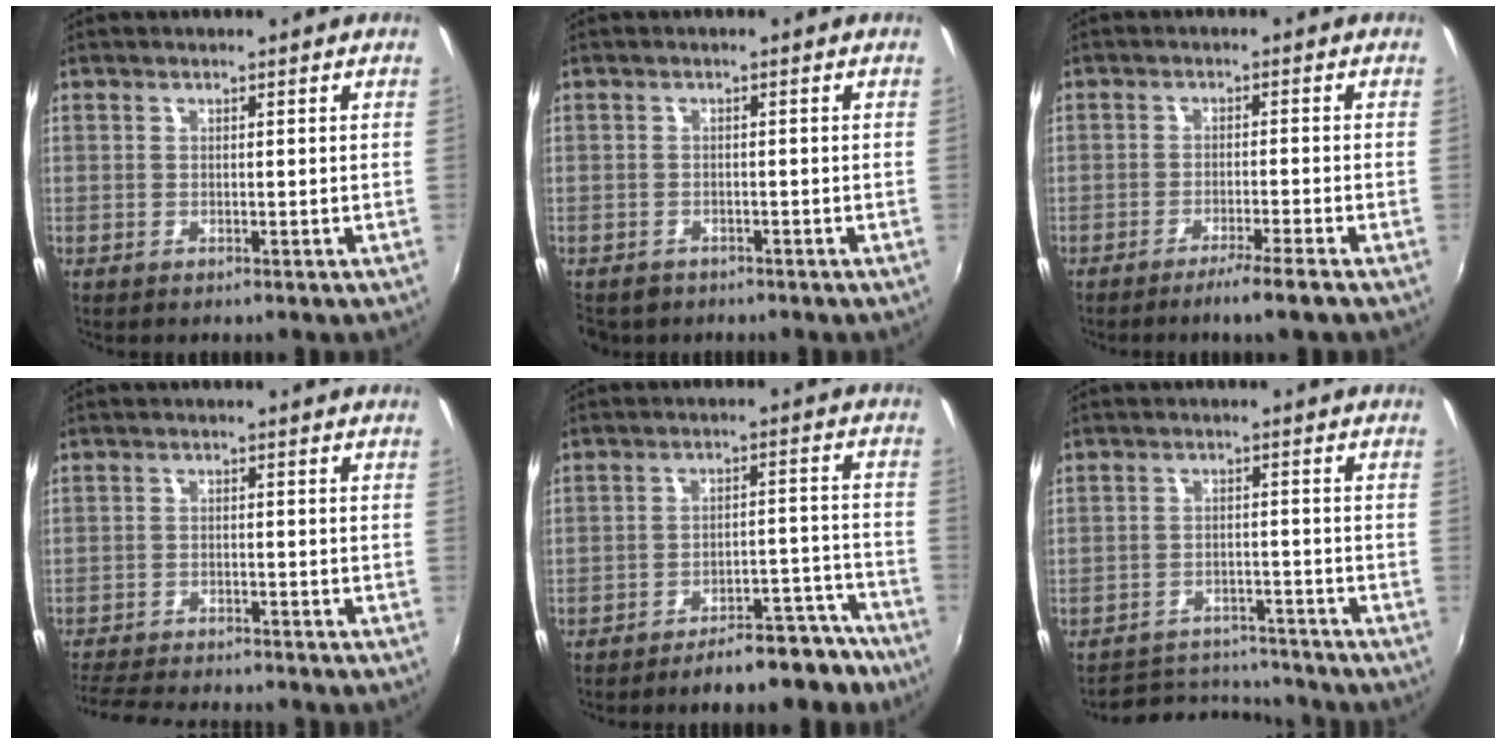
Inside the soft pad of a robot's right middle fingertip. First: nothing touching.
{"total": 3.4, "force": [-2.4, 2.2, 0.9], "torque": [-0.031, -0.008, -0.038]}
{"total": 5.7, "force": [-3.8, -0.8, 4.2], "torque": [-0.082, -0.012, -0.066]}
{"total": 11.3, "force": [-10.2, 2.0, 4.2], "torque": [-0.109, -0.017, -0.165]}
{"total": 13.1, "force": [-12.0, 3.5, 4.1], "torque": [-0.048, 0.043, -0.141]}
{"total": 10.2, "force": [-9.6, 3.1, 1.5], "torque": [-0.045, 0.024, -0.133]}